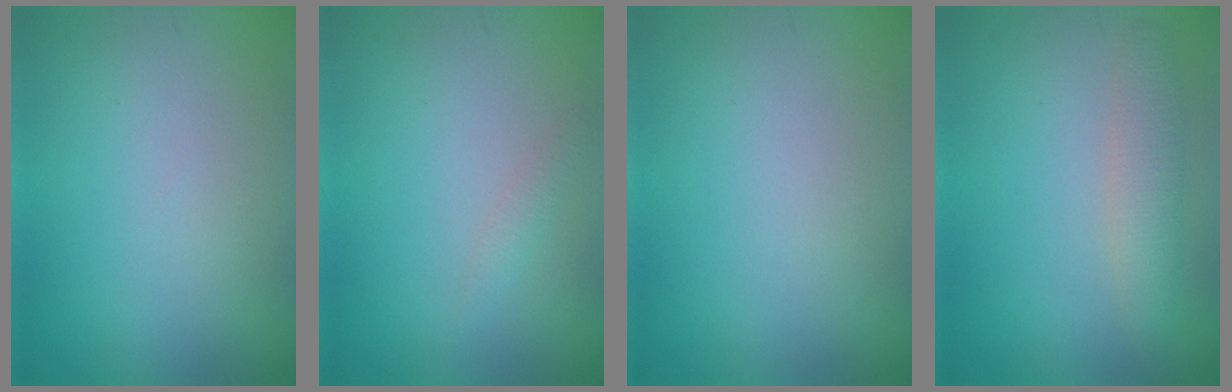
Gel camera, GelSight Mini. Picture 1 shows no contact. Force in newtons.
{"total": 1.0, "press": 0.9, "slide": 0.1}
{"total": 0.0}
{"total": 2.5, "press": 2.5, "slide": 0.1}